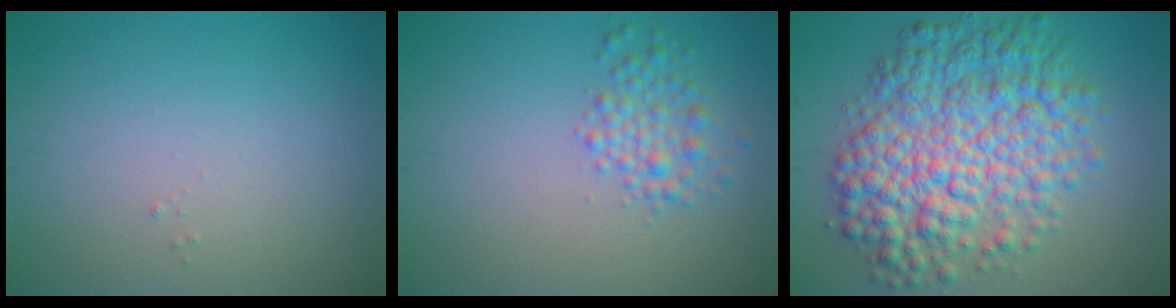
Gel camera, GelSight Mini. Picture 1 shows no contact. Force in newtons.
{"total": 2.5, "press": 2.5, "slide": 0.0}
{"total": 10.0, "press": 10.0, "slide": 0.1}